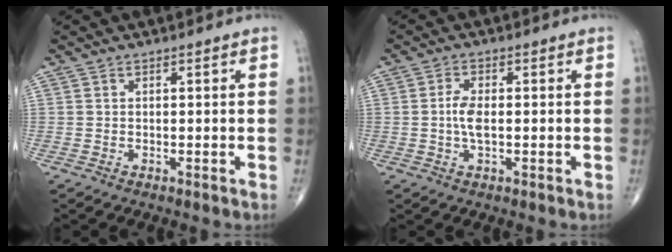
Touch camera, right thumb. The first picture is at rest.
{"total": 3.8, "force": [-0.2, 1.6, 3.5], "torque": [-0.073, 0.000, -0.007]}